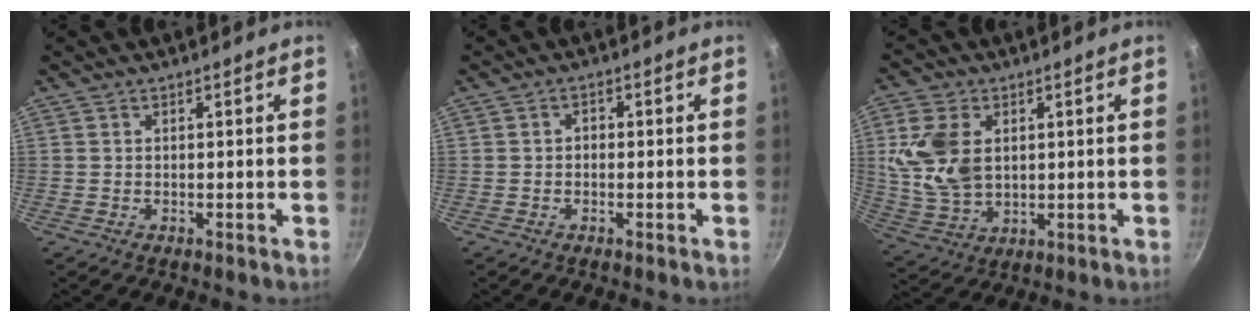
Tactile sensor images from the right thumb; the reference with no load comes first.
{"total": 1.5, "force": [-0.3, 1.2, 0.8], "torque": [-0.012, 0.006, -0.006]}
{"total": 12.1, "force": [2.3, 8.3, 8.5], "torque": [-0.153, -0.014, 0.053]}